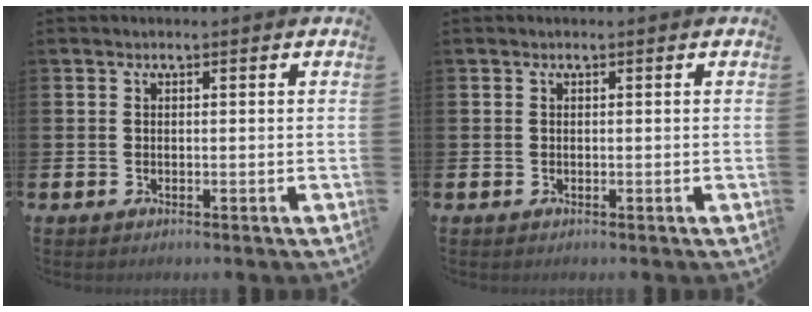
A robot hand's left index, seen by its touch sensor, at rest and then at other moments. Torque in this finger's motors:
{"motor_torque": [-0.09, -0.04, -0.01, -0.01]}